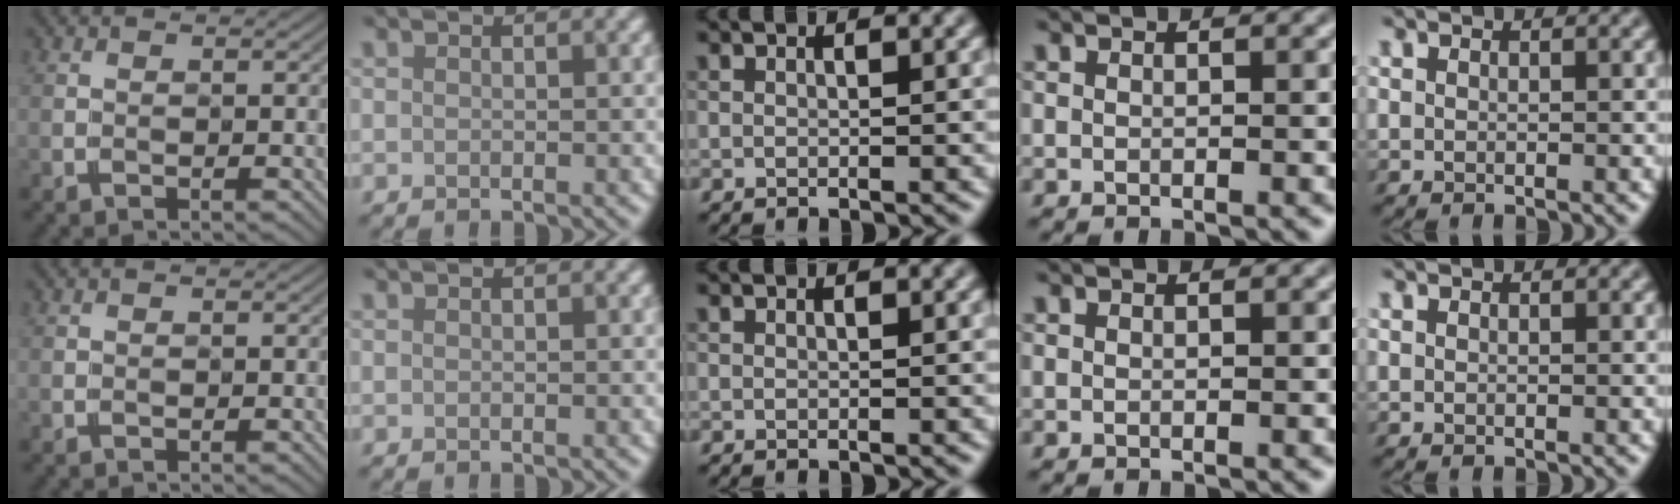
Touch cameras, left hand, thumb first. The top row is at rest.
{}